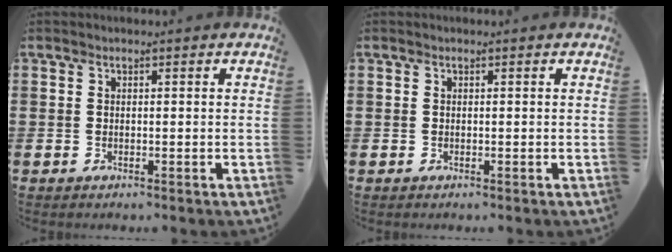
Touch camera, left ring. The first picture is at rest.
{"total": 0.0}